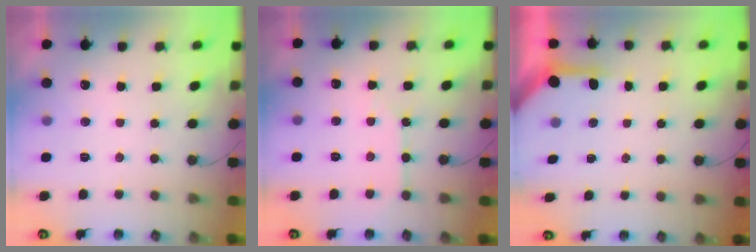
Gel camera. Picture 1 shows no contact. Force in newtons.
{"total": 2.1, "press": 2.1, "slide": 0.3}
{"total": 3.9, "press": 3.9, "slide": 0.3}